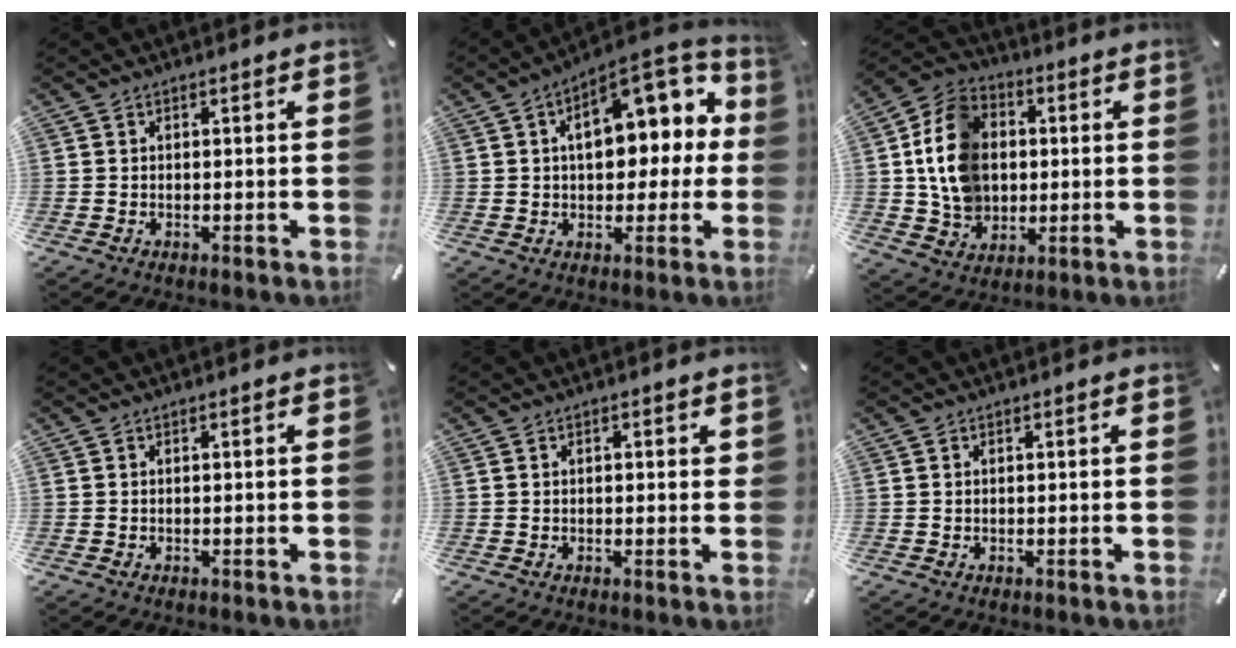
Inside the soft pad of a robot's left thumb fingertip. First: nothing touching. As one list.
[{"total": 15.4, "force": [4.6, 9.2, 11.5], "torque": [-0.144, -0.020, 0.077]}, {"total": 14.3, "force": [0.9, 12.3, 7.3], "torque": [-0.163, 0.013, 0.019]}, {"total": 0.0}, {"total": 0.9, "force": [0.3, 0.5, 0.7], "torque": [-0.013, 0.005, 0.004]}, {"total": 0.0}]